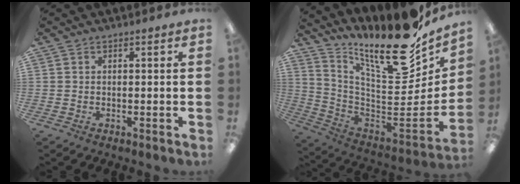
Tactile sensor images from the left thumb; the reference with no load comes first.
{"total": 21.3, "force": [16.5, 5.1, 12.5], "torque": [-0.158, -0.150, 0.263]}